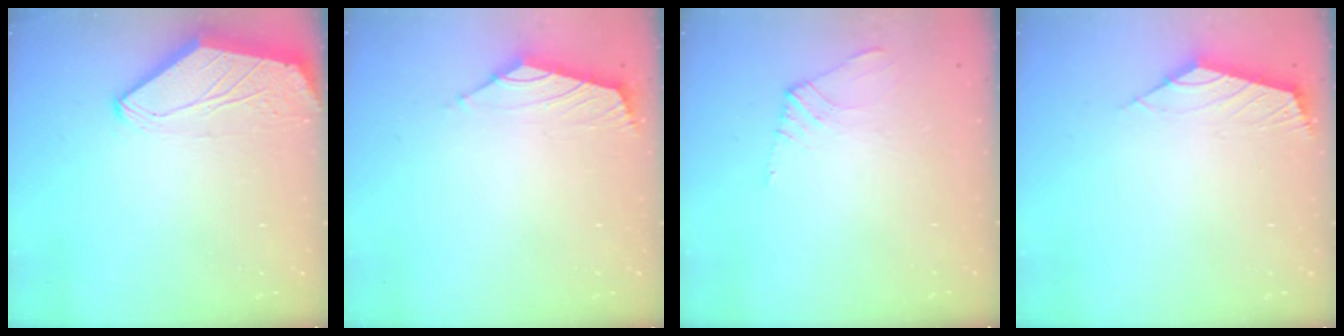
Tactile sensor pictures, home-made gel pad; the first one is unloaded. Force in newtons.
{"total": 1.6, "press": 1.5, "slide": 0.7}
{"total": 3.0, "press": 3.0, "slide": 0.4}
{"total": 2.6, "press": 2.5, "slide": 0.6}